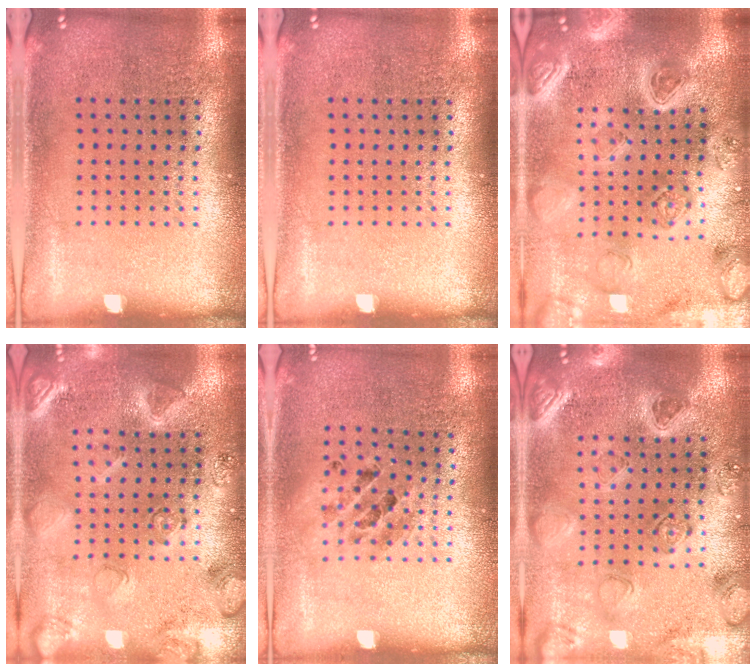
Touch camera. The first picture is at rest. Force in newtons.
{"total": 0.0}
{"total": 4.5, "press": 4.0, "slide": 2.2}
{"total": 2.5, "press": 2.5, "slide": 0.1}
{"total": 0.9, "press": 0.9, "slide": 0.3}
{"total": 2.2, "press": 2.2, "slide": 0.3}